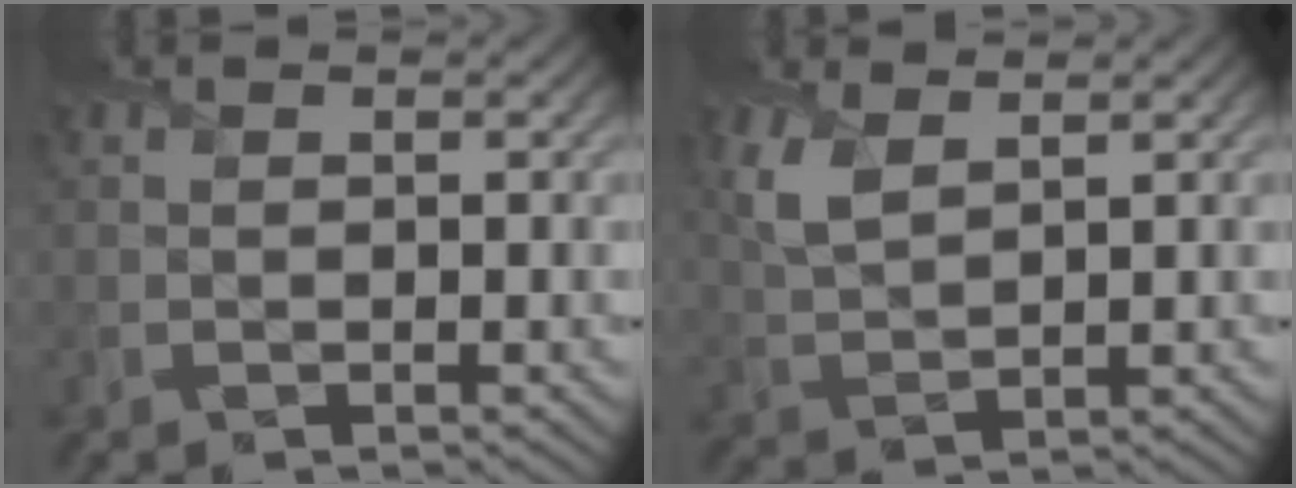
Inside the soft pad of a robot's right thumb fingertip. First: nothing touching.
{"total": 4.4, "force": [2.5, 1.9, 3.2], "torque": [-0.091, 0.004, 0.054]}